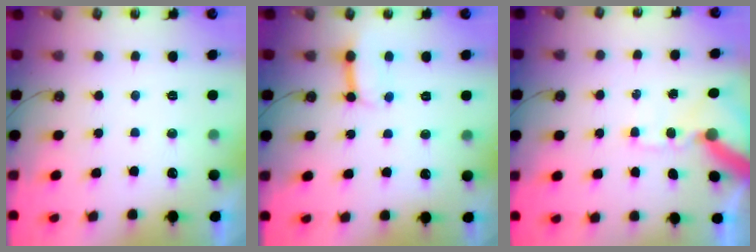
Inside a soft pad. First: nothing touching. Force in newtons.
{"total": 7.9, "press": 7.8, "slide": 0.9}
{"total": 12.5, "press": 12.4, "slide": 2.0}